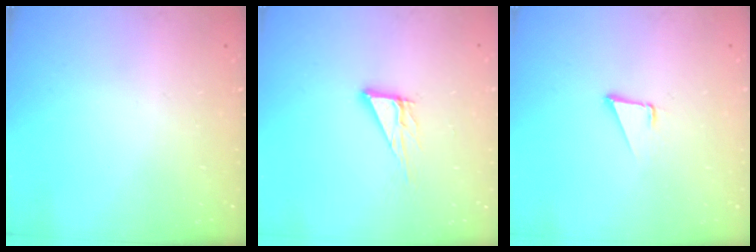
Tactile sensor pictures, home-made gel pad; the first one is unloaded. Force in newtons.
{"total": 8.0, "press": 8.0, "slide": 0.7}
{"total": 1.7, "press": 1.7, "slide": 0.1}